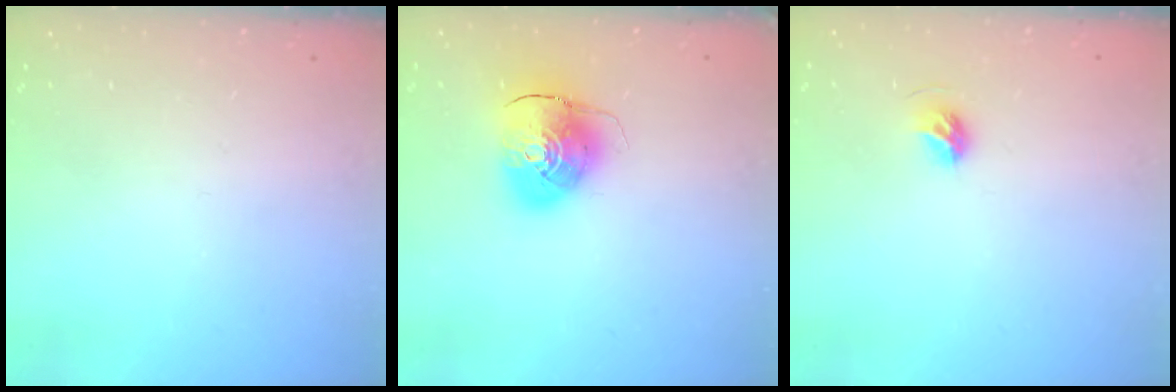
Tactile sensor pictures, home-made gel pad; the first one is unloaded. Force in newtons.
{"total": 10.8, "press": 10.6, "slide": 1.8}
{"total": 5.3, "press": 5.2, "slide": 0.9}